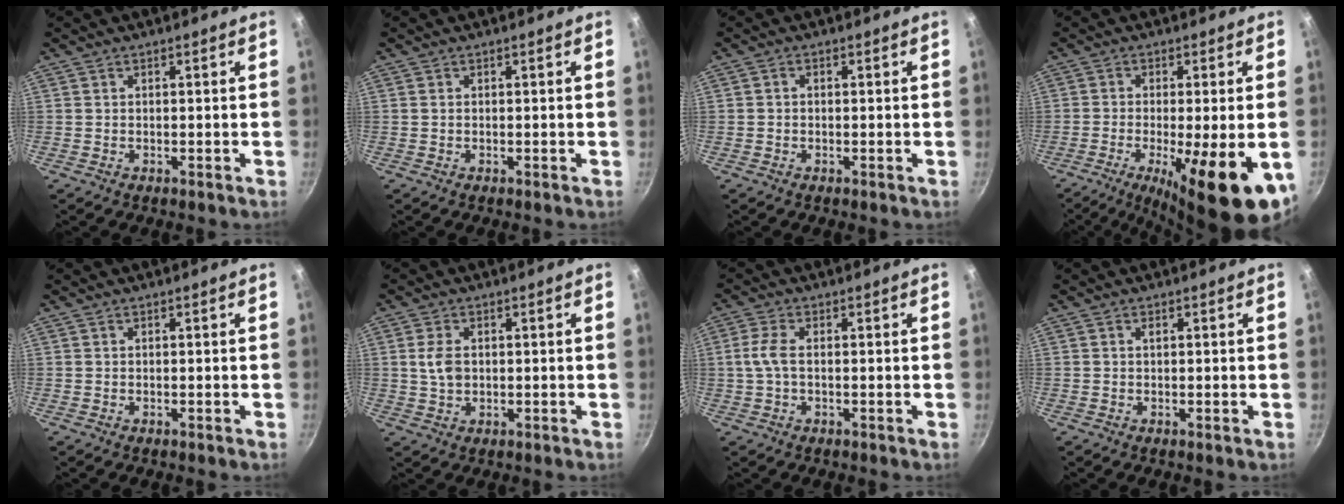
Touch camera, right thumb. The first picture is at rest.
{"total": 0.0}
{"total": 0.8, "force": [-0.2, 0.7, 0.4], "torque": [-0.007, 0.005, -0.003]}
{"total": 17.4, "force": [-6.0, 4.4, 15.7], "torque": [-0.236, -0.014, -0.082]}
{"total": 0.0}
{"total": 4.2, "force": [0.6, 2.8, 3.1], "torque": [-0.056, 0.002, 0.012]}
{"total": 4.0, "force": [-0.1, 2.0, 3.5], "torque": [-0.085, 0.010, -0.006]}
{"total": 0.6, "force": [0.2, 0.3, 0.5], "torque": [-0.010, 0.000, 0.003]}